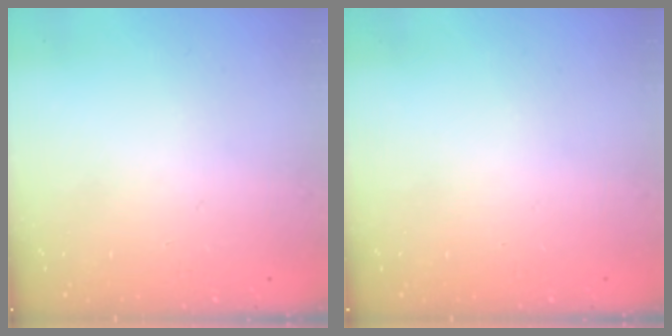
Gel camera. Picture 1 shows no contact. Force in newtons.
{"total": 0.0}